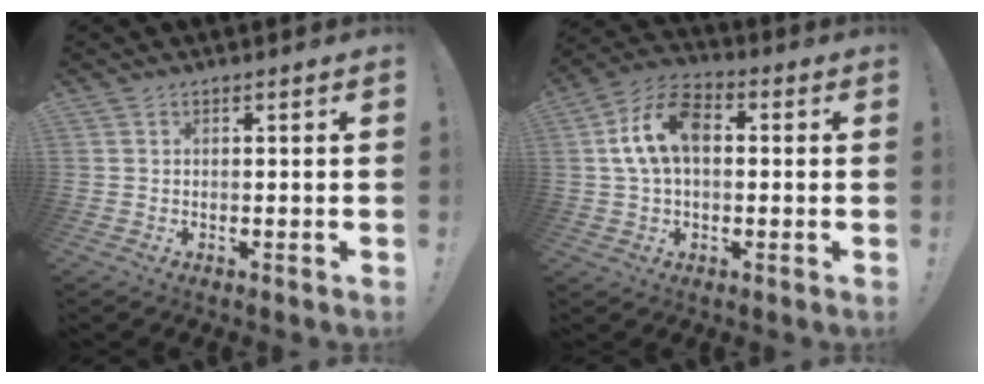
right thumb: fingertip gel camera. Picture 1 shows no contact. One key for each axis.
{"total": 13.0, "fx": 1.9, "fy": 8.2, "fz": 9.9, "tx": -0.189, "ty": 0.014, "tz": 0.039}